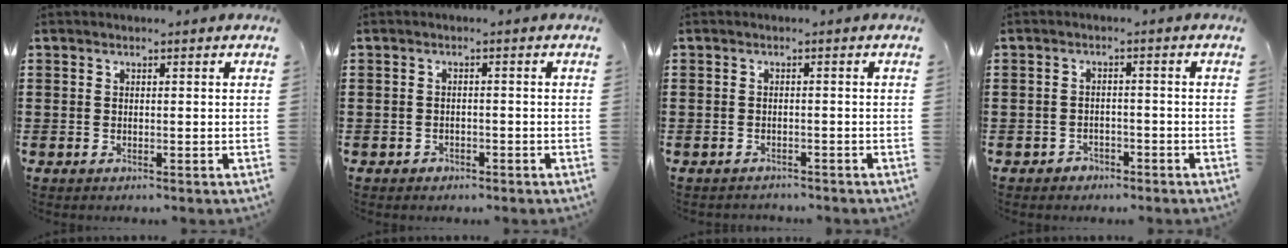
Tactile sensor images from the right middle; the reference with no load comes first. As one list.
[{"total": 1.0, "force": [-0.8, 0.6, 0.1], "torque": [-0.005, 0.001, -0.018]}, {"total": 1.1, "force": [-1.1, 0.3, -0.3], "torque": [0.001, 0.003, -0.026]}, {"total": 1.7, "force": [-1.4, 0.8, 0.1], "torque": [-0.009, 0.001, -0.033]}]